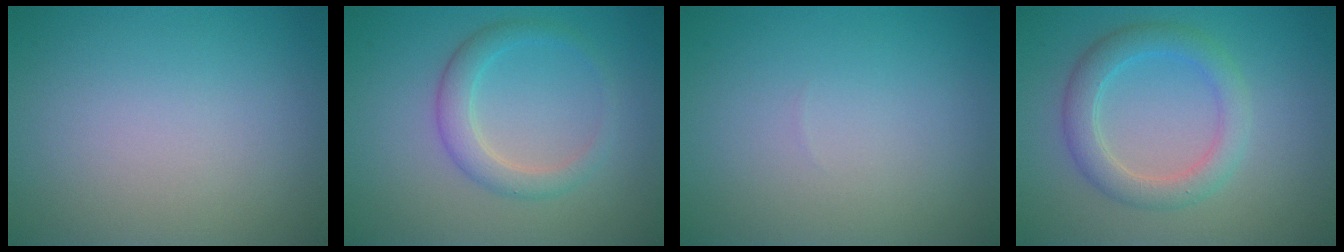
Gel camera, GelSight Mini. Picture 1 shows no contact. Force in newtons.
{"total": 2.6, "press": 2.6, "slide": 0.1}
{"total": 0.0}
{"total": 3.6, "press": 3.6, "slide": 0.0}